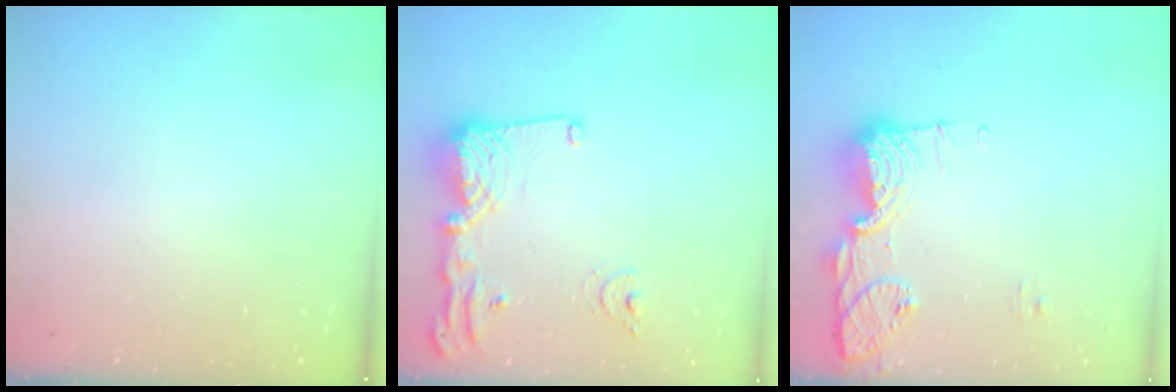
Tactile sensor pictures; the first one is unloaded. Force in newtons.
{"total": 15.0, "press": 14.9, "slide": 1.6}
{"total": 16.1, "press": 15.2, "slide": 5.3}